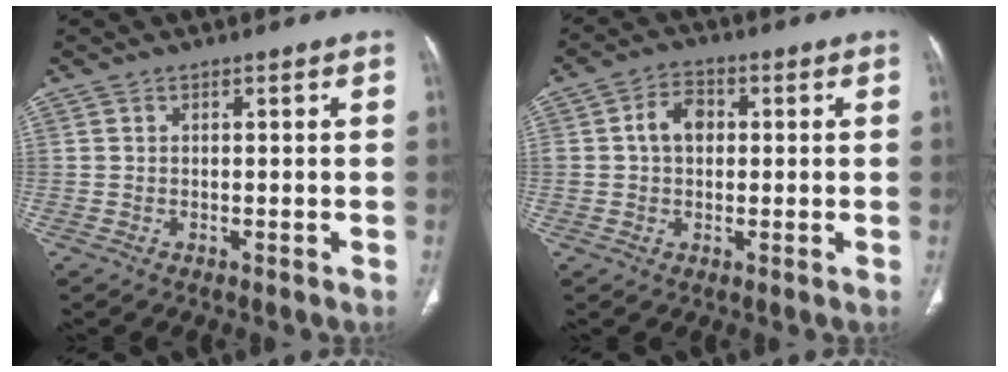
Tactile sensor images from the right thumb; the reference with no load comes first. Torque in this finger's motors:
{"motor_torque": [1.02, 0.97, 0.83, -0.02, 0.04]}